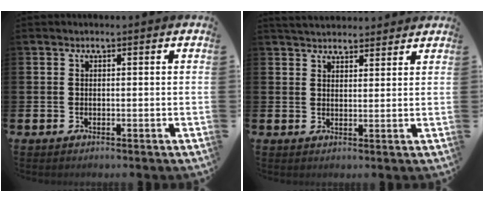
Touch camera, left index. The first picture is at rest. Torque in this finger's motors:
{"motor_torque": [1.08, -1.06, 0.22, 0.04]}